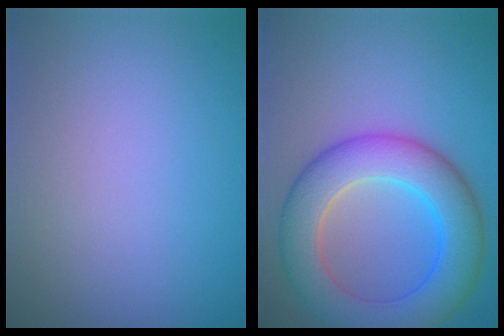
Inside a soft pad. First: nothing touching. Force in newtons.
{"total": 8.7, "press": 8.7, "slide": 0.4}